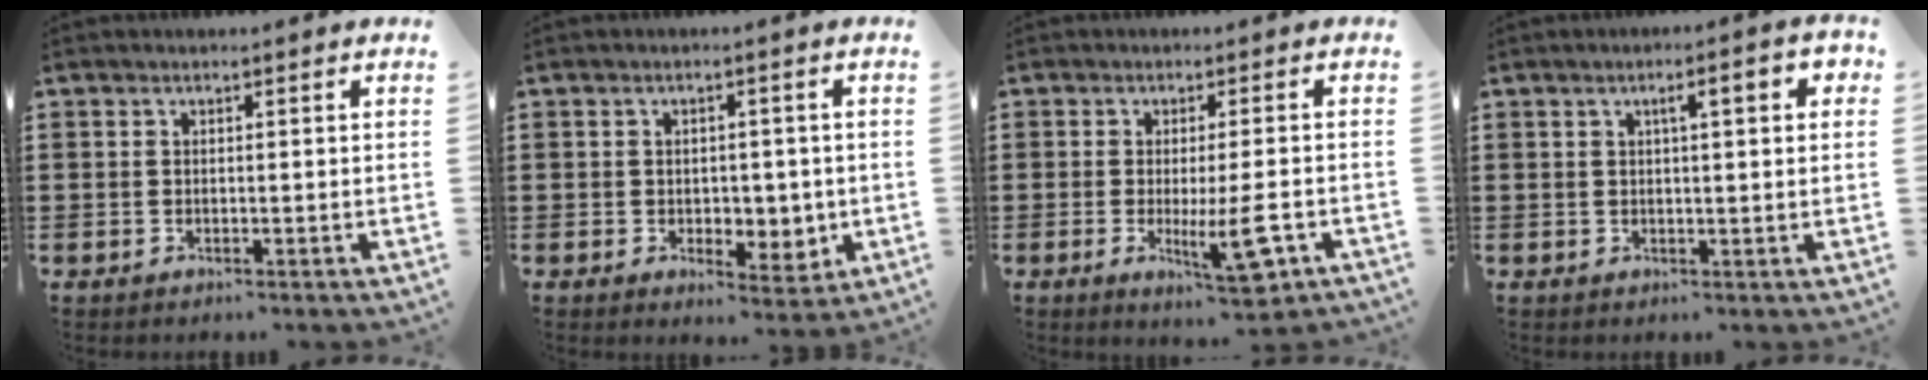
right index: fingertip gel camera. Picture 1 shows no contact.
{"total": 3.4, "force": [0.0, 2.7, 2.0], "torque": [-0.031, 0.000, -0.005]}
{"total": 8.1, "force": [-2.7, 1.1, 7.6], "torque": [-0.138, -0.019, -0.042]}
{"total": 3.7, "force": [1.0, 0.6, 3.6], "torque": [-0.062, 0.003, 0.010]}